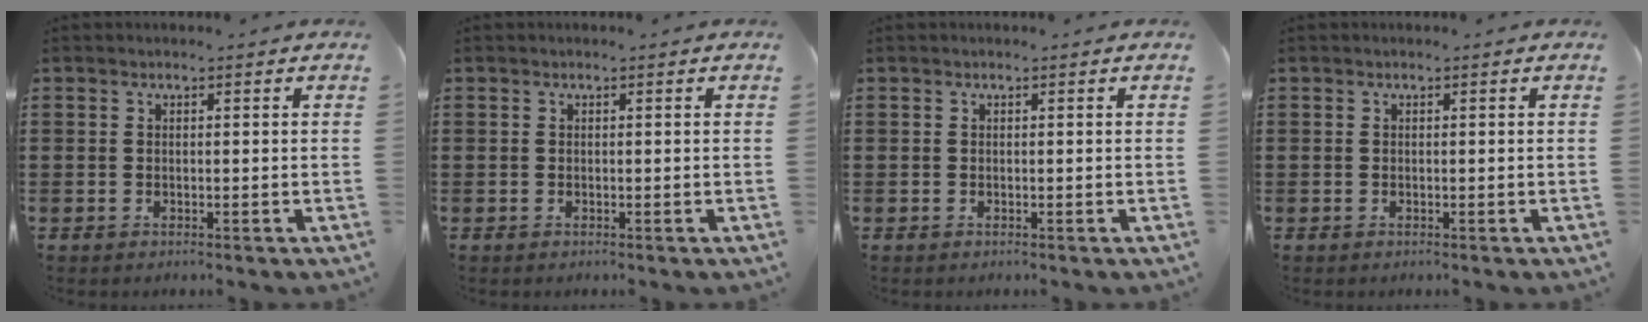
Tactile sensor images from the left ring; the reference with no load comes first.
{"total": 0.0}
{"total": 0.0}
{"total": 0.0}